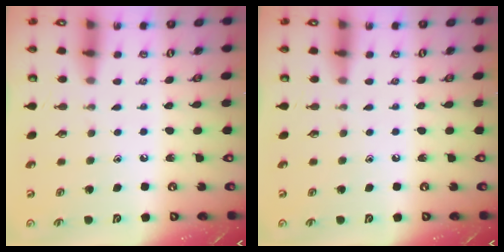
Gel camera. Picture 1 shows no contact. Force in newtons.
{"total": 0.0}